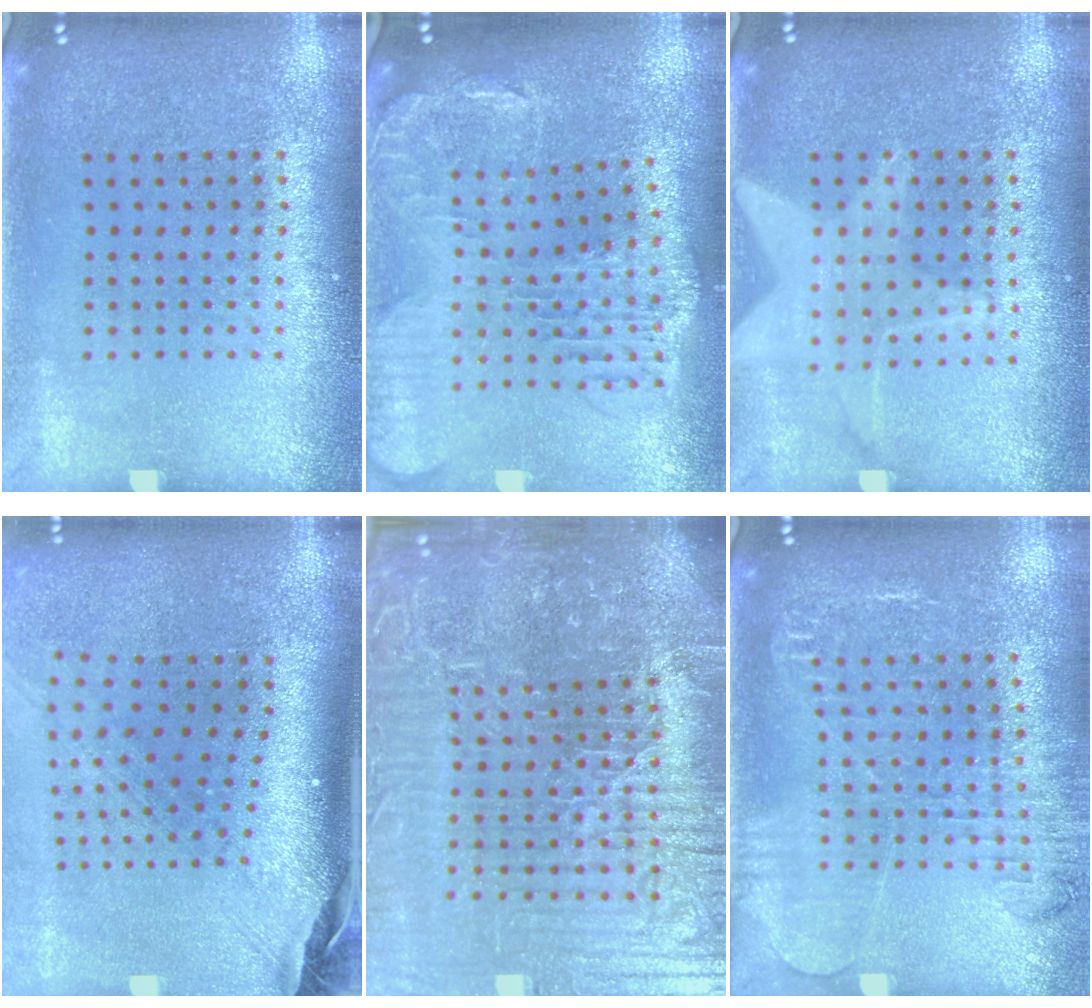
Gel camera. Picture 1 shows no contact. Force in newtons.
{"total": 1.9, "press": 1.8, "slide": 0.7}
{"total": 1.5, "press": 1.5, "slide": 0.4}
{"total": 2.8, "press": 2.0, "slide": 1.9}
{"total": 7.6, "press": 6.8, "slide": 3.4}
{"total": 2.0, "press": 2.0, "slide": 0.1}